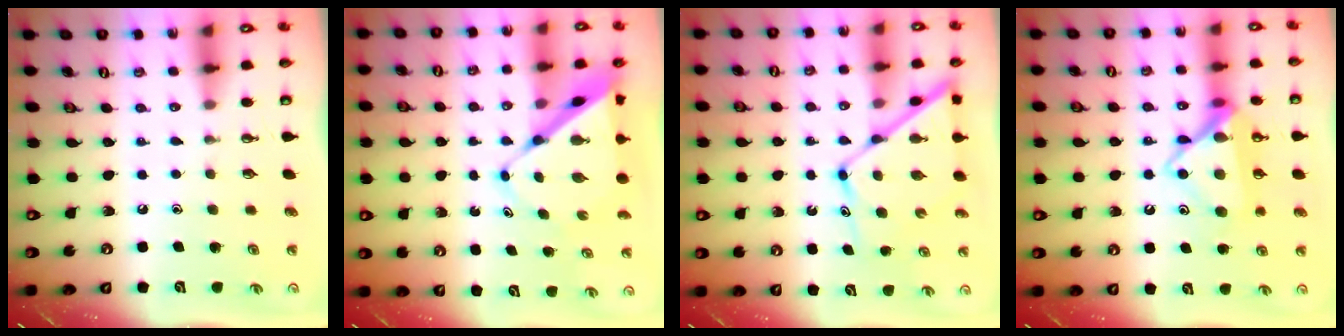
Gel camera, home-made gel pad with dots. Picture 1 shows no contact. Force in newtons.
{"total": 9.2, "press": 9.2, "slide": 0.9}
{"total": 13.4, "press": 13.3, "slide": 1.2}
{"total": 16.6, "press": 16.6, "slide": 0.9}